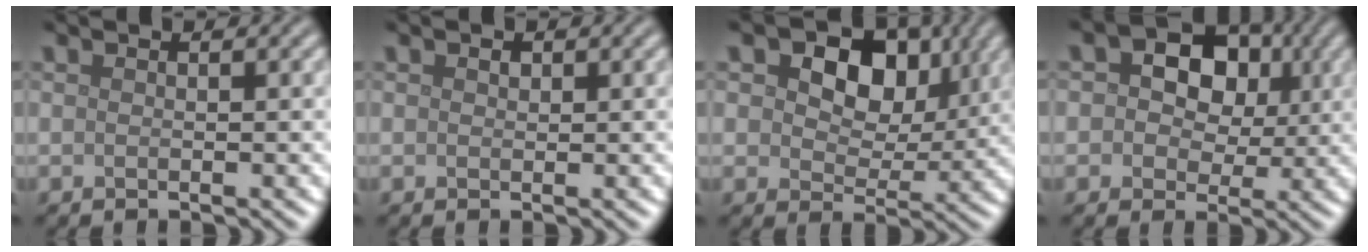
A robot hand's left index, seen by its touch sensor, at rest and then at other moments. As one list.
[{"total": 0.6, "force": [0.3, 0.4, 0.3], "torque": [-0.003, -0.001, 0.002]}, {"total": 8.6, "force": [3.3, 5.6, 5.6], "torque": [-0.086, 0.008, 0.032]}, {"total": 9.4, "force": [2.7, 7.2, 5.4], "torque": [-0.052, 0.042, 0.011]}]